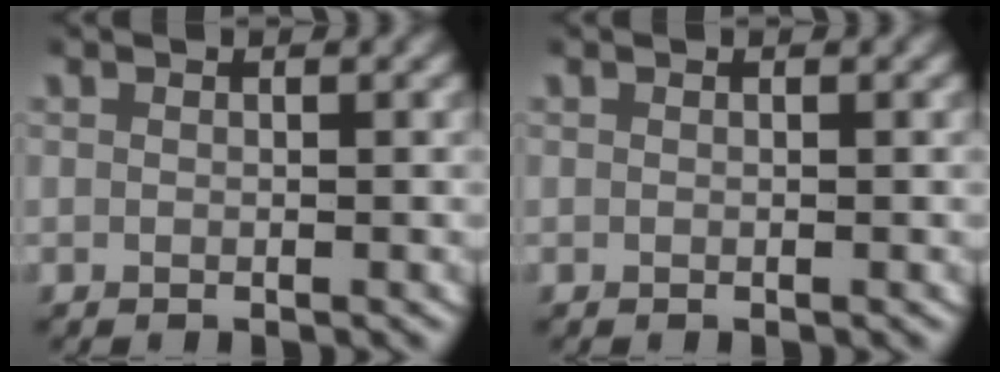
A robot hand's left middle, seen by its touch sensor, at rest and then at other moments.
{"total": 0.0}